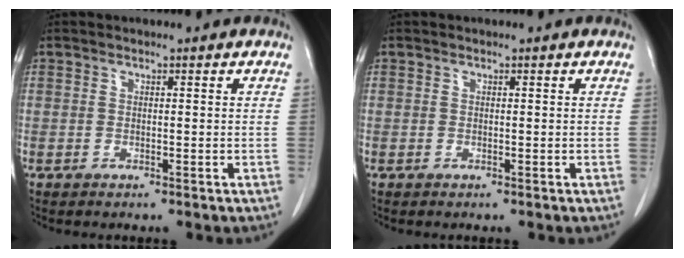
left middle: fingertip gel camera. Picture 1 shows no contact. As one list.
[{"total": 0.0}]